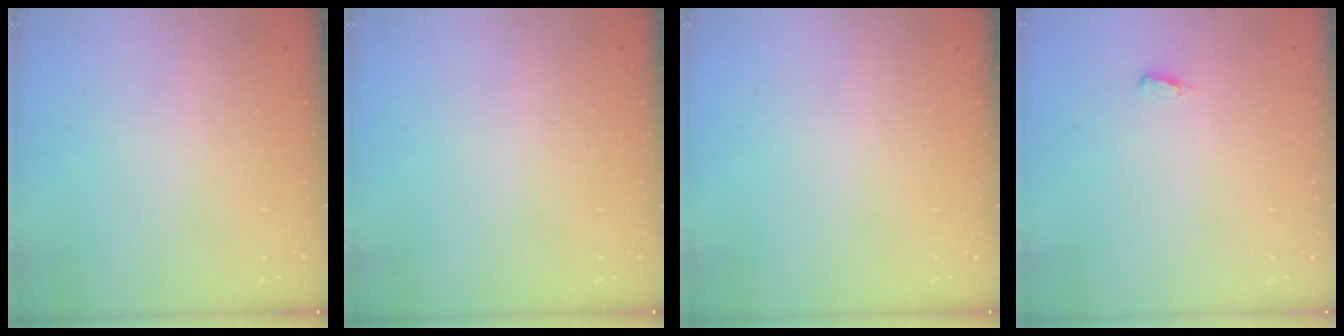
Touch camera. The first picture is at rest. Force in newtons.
{"total": 0.0}
{"total": 0.0}
{"total": 2.7, "press": 2.5, "slide": 1.0}